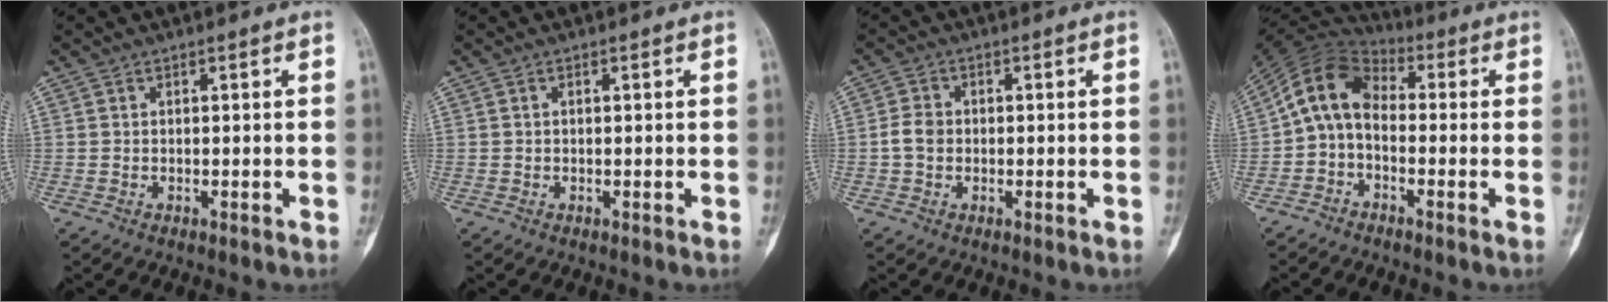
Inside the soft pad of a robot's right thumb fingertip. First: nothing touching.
{"total": 0.0}
{"total": 3.3, "force": [-0.4, 2.7, 2.0], "torque": [-0.037, 0.010, -0.013]}
{"total": 10.1, "force": [-0.7, 7.1, 7.2], "torque": [-0.114, 0.039, -0.033]}